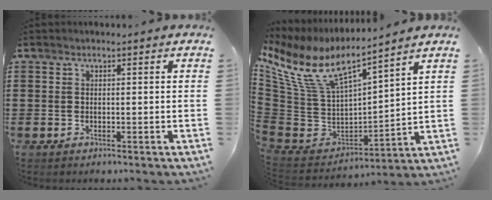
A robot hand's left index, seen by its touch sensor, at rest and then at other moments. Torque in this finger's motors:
{"motor_torque": [2.14, 0.00, 0.30, 0.17]}